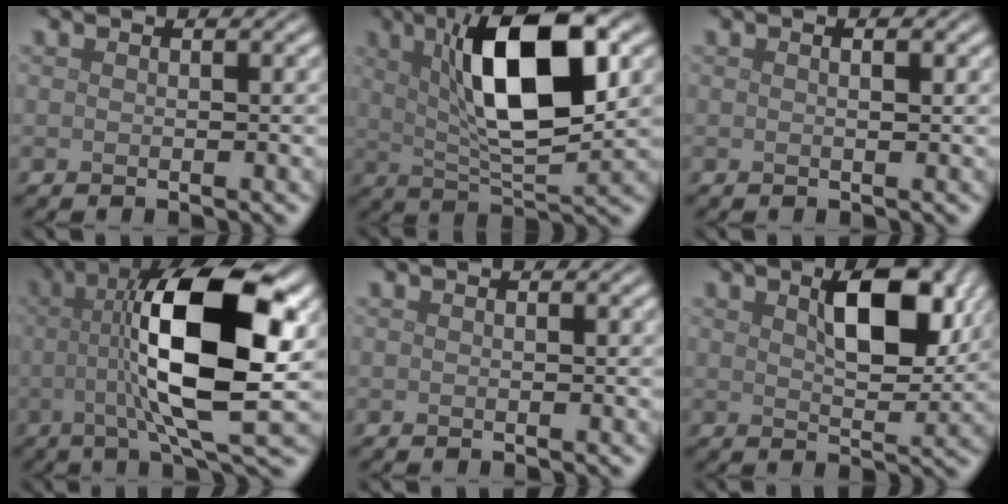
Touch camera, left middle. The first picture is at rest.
{"total": 11.2, "force": [3.0, 3.6, 10.1], "torque": [-0.168, 0.011, 0.051]}
{"total": 0.8, "force": [0.2, 0.1, 0.8], "torque": [-0.013, 0.003, 0.002]}
{"total": 13.2, "force": [1.1, 3.6, 12.6], "torque": [-0.205, 0.009, 0.017]}
{"total": 0.0}
{"total": 6.6, "force": [2.6, 2.8, 5.4], "torque": [-0.087, 0.002, 0.044]}